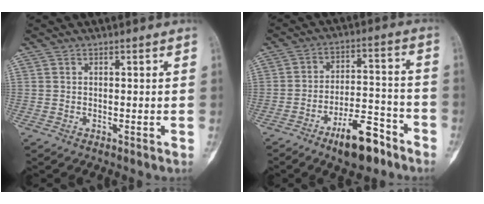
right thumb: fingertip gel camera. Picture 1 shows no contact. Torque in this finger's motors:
{"motor_torque": [2.14, 0.48, 1.08, -1.24, 0.23]}